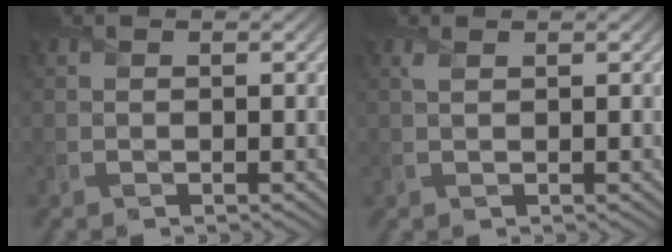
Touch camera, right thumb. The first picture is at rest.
{"total": 0.8, "force": [0.5, 0.2, 0.5], "torque": [-0.015, 0.002, 0.011]}